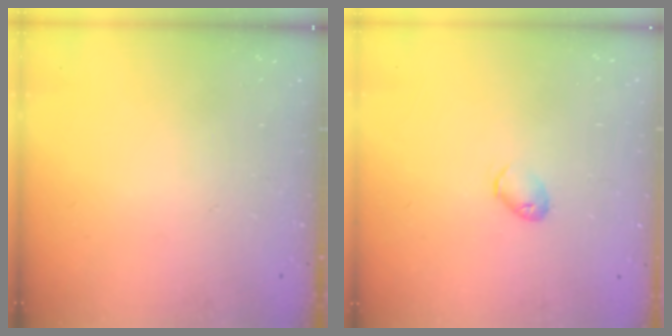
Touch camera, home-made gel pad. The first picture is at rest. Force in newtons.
{"total": 4.8, "press": 4.7, "slide": 1.0}